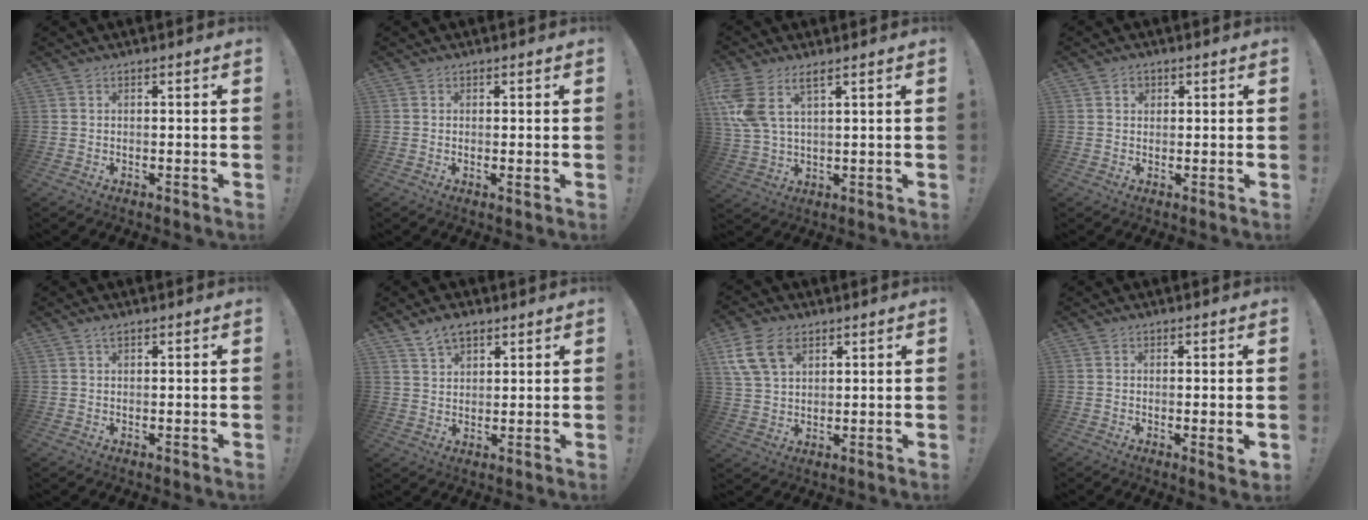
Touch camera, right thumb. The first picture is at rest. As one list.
[{"total": 1.1, "force": [0.3, 0.1, 1.0], "torque": [-0.010, -0.003, 0.002]}, {"total": 8.9, "force": [4.8, 3.6, 6.5], "torque": [-0.152, -0.014, 0.097]}, {"total": 1.9, "force": [0.7, 1.6, 0.6], "torque": [0.001, -0.003, 0.009]}, {"total": 1.2, "force": [0.9, 0.5, 0.6], "torque": [-0.004, -0.003, 0.014]}, {"total": 6.0, "force": [4.5, 3.2, 2.4], "torque": [-0.039, -0.020, 0.083]}, {"total": 11.3, "force": [5.7, 7.5, 6.4], "torque": [-0.127, -0.016, 0.111]}, {"total": 2.8, "force": [0.0, 0.2, 2.8], "torque": [-0.037, -0.008, 0.000]}]